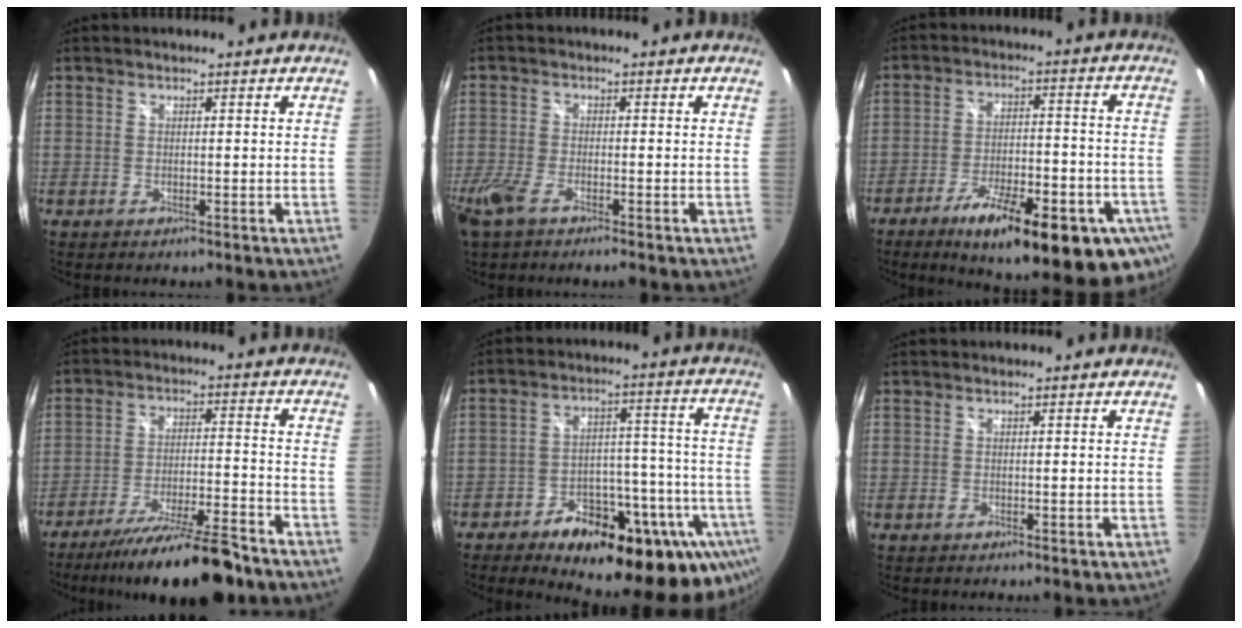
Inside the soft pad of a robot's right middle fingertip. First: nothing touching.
{"total": 7.2, "force": [-4.9, 2.0, 4.9], "torque": [-0.129, -0.023, -0.095]}
{"total": 23.8, "force": [-13.2, 6.9, 18.5], "torque": [-0.281, -0.046, -0.180]}
{"total": 16.5, "force": [-13.6, 1.9, 9.0], "torque": [-0.169, -0.020, -0.212]}
{"total": 26.9, "force": [-17.4, 12.0, 16.6], "torque": [-0.220, 0.016, -0.228]}
{"total": 0.0}